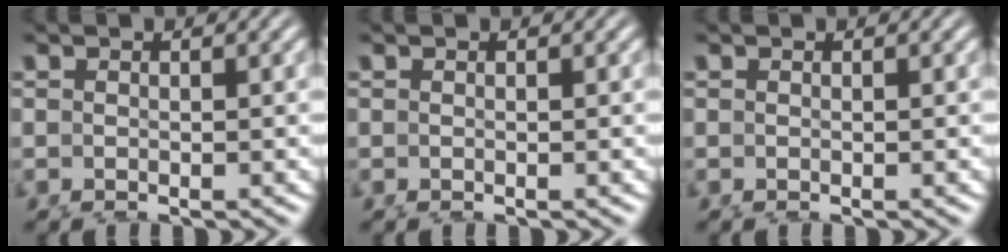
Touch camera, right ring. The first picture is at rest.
{"total": 0.0}
{"total": 0.0}